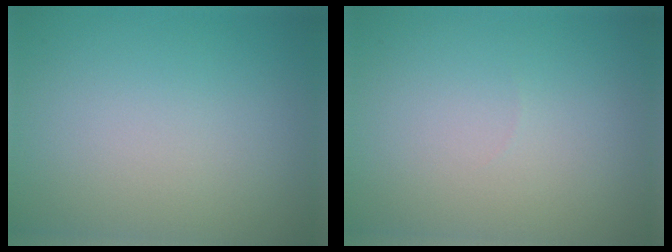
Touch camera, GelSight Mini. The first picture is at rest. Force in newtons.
{"total": 0.0}